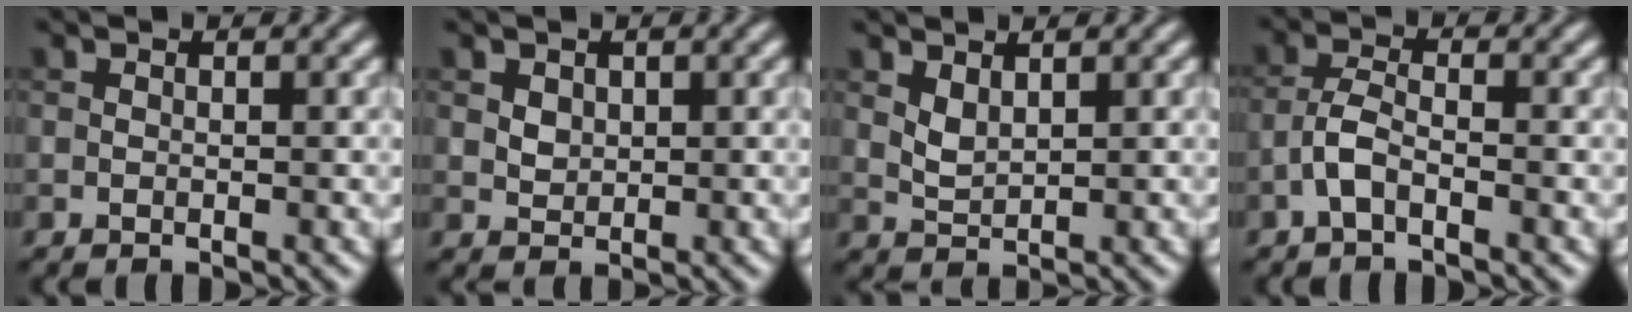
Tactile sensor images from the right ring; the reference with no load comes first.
{"total": 1.4, "force": [0.6, 1.0, 0.6], "torque": [-0.013, 0.000, 0.012]}
{"total": 1.5, "force": [1.0, 0.7, 0.9], "torque": [-0.024, -0.003, 0.027]}
{"total": 2.4, "force": [-1.3, 0.8, 1.9], "torque": [-0.042, 0.007, -0.034]}